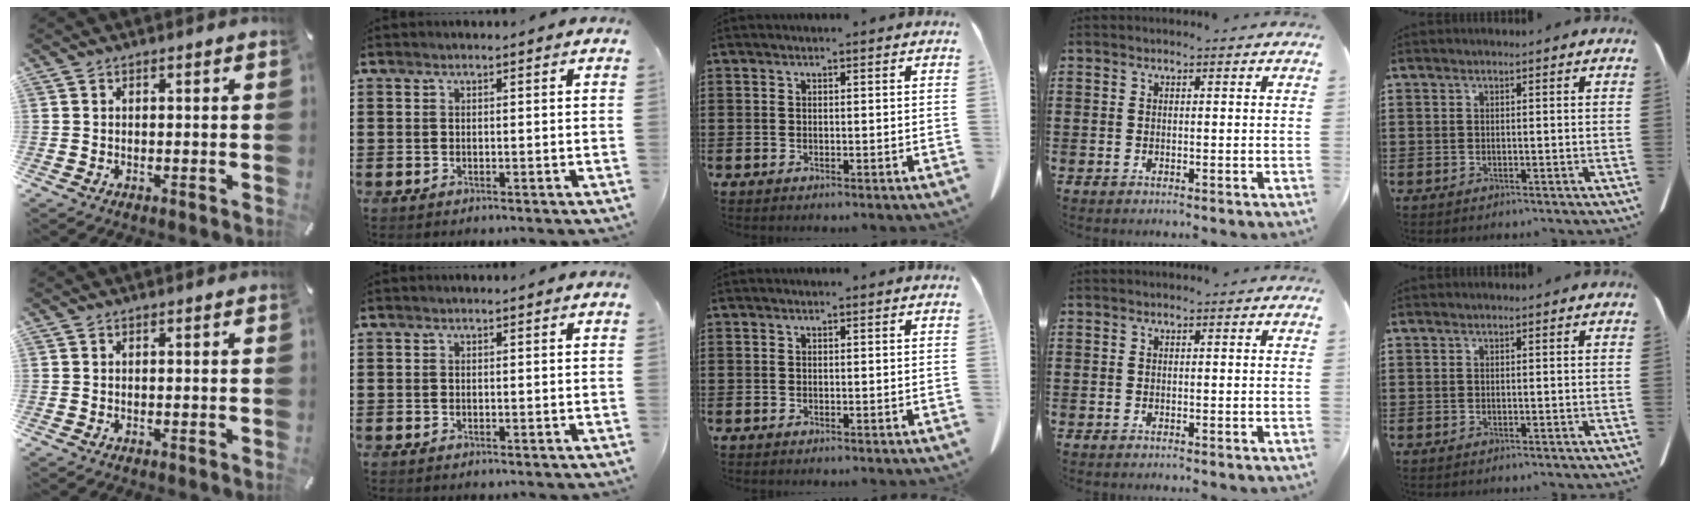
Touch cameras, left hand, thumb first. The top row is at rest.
{}